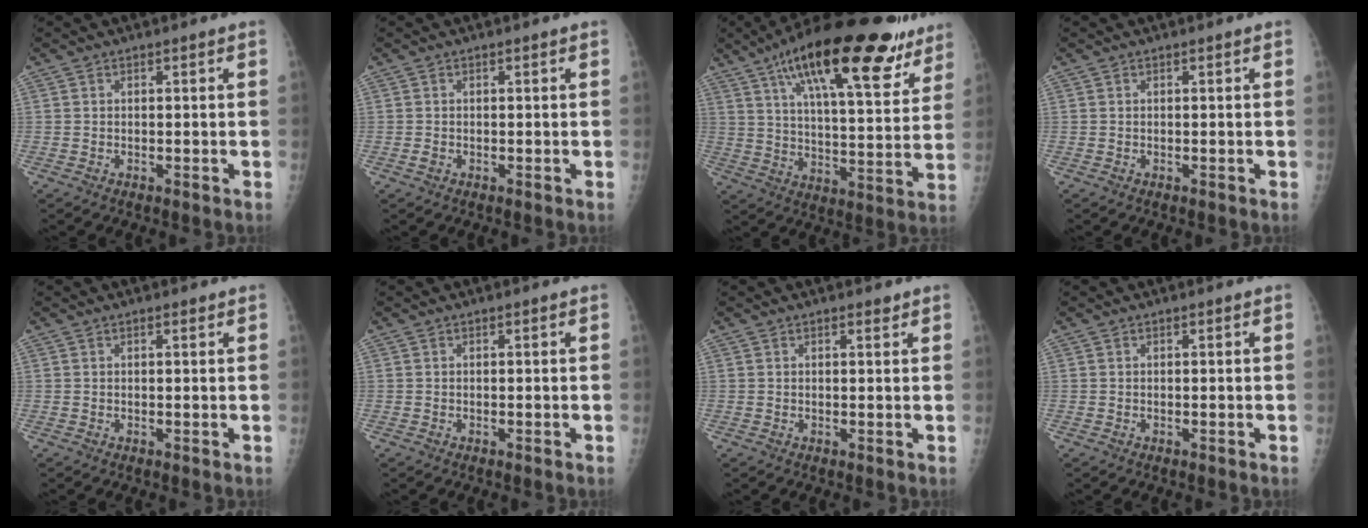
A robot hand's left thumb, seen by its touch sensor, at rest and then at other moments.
{"total": 0.8, "force": [-0.1, 0.6, 0.5], "torque": [-0.005, 0.000, -0.001]}
{"total": 26.3, "force": [16.0, 8.6, 19.1], "torque": [-0.265, -0.035, 0.245]}
{"total": 0.0}
{"total": 0.7, "force": [0.5, 0.2, 0.5], "torque": [-0.007, -0.002, 0.008]}
{"total": 0.0}
{"total": 1.2, "force": [0.9, 0.4, 0.7], "torque": [-0.006, -0.005, 0.013]}
{"total": 0.0}